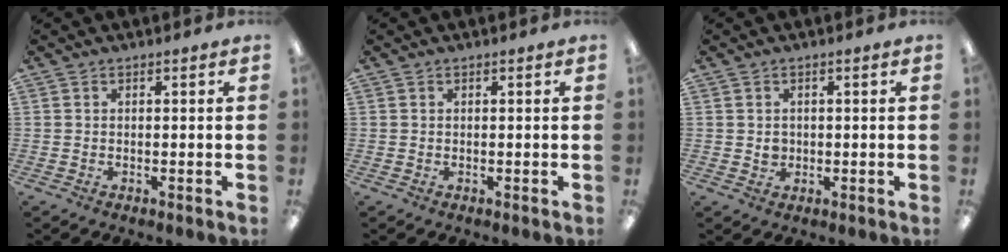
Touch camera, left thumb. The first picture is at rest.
{"total": 0.0}
{"total": 1.9, "force": [0.4, 1.7, 0.7], "torque": [-0.006, 0.001, 0.004]}